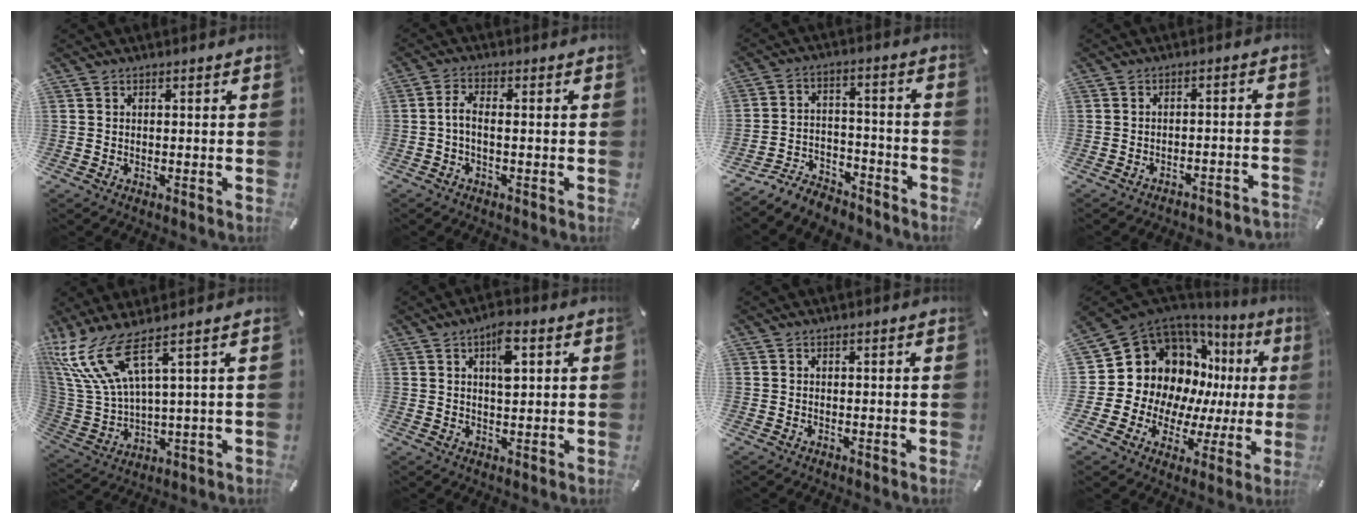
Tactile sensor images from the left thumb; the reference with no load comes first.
{"total": 3.6, "force": [-0.7, 1.3, 3.3], "torque": [-0.067, 0.004, -0.015]}
{"total": 8.1, "force": [-7.2, 3.3, 1.8], "torque": [-0.023, 0.039, -0.135]}
{"total": 3.0, "force": [-2.5, 0.8, 1.3], "torque": [-0.023, 0.011, -0.049]}
{"total": 14.1, "force": [7.5, 5.0, 10.9], "torque": [-0.268, -0.050, 0.127]}
{"total": 6.3, "force": [2.4, 2.5, 5.3], "torque": [-0.088, -0.002, 0.035]}
{"total": 0.0}
{"total": 16.9, "force": [6.5, 13.8, 7.4], "torque": [-0.108, -0.078, 0.142]}